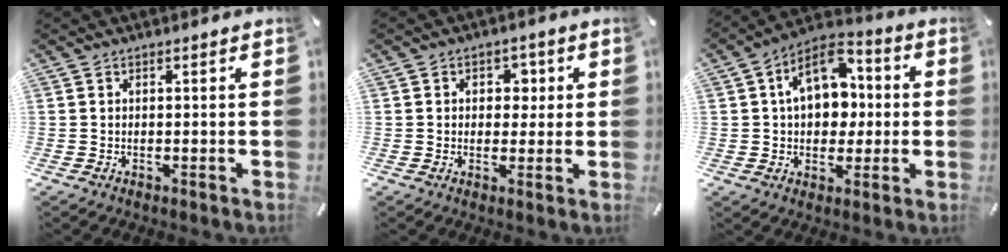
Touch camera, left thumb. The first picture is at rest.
{"total": 4.7, "force": [0.5, 4.0, 2.5], "torque": [-0.023, -0.002, -0.001]}
{"total": 13.2, "force": [2.4, 10.0, 8.4], "torque": [-0.143, -0.004, 0.045]}